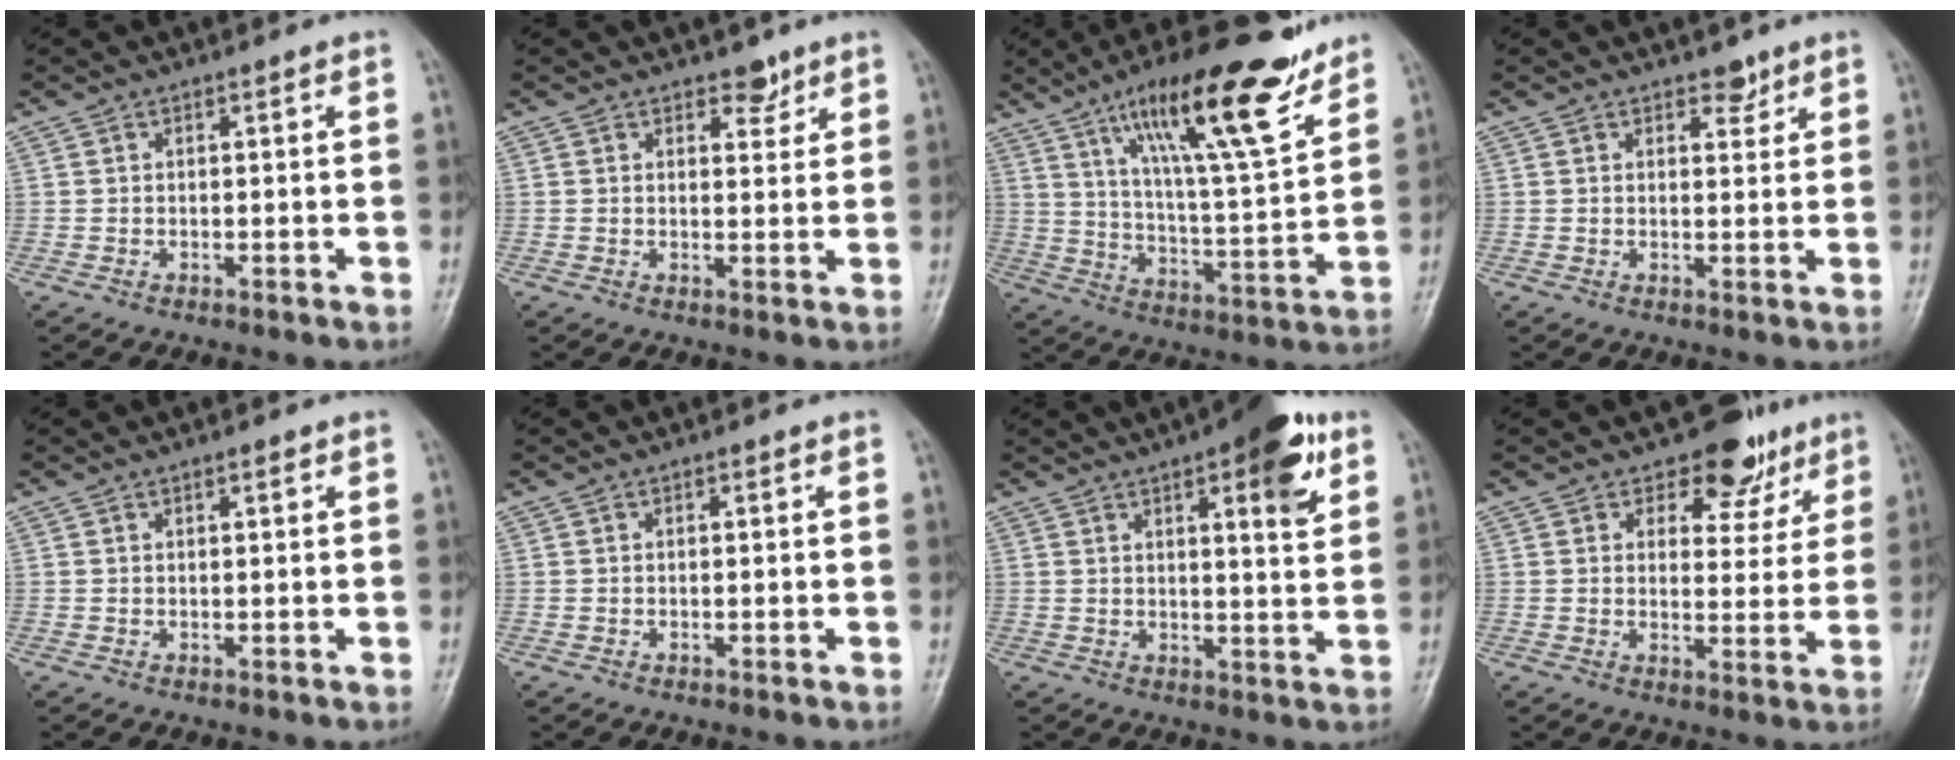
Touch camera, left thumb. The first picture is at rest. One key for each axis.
{"total": 2.9, "fx": 2.1, "fy": 1.6, "fz": 1.2, "tx": 0.003, "ty": -0.013, "tz": 0.031}
{"total": 20.8, "fx": 13.3, "fy": 4.4, "fz": 15.4, "tx": -0.220, "ty": -0.060, "tz": 0.221}
{"total": 2.5, "fx": 1.8, "fy": 1.3, "fz": 1.0, "tx": 0.005, "ty": -0.011, "tz": 0.025}
{"total": 1.0, "fx": 0.6, "fy": 0.3, "fz": 0.7, "tx": -0.009, "ty": -0.001, "tz": 0.009}
{"total": 0.0}
{"total": 11.7, "fx": 5.8, "fy": 3.5, "fz": 9.5, "tx": -0.106, "ty": -0.020, "tz": 0.072}
{"total": 8.6, "fx": 5.9, "fy": 5.3, "fz": 3.2, "tx": 0.001, "ty": -0.031, "tz": 0.076}